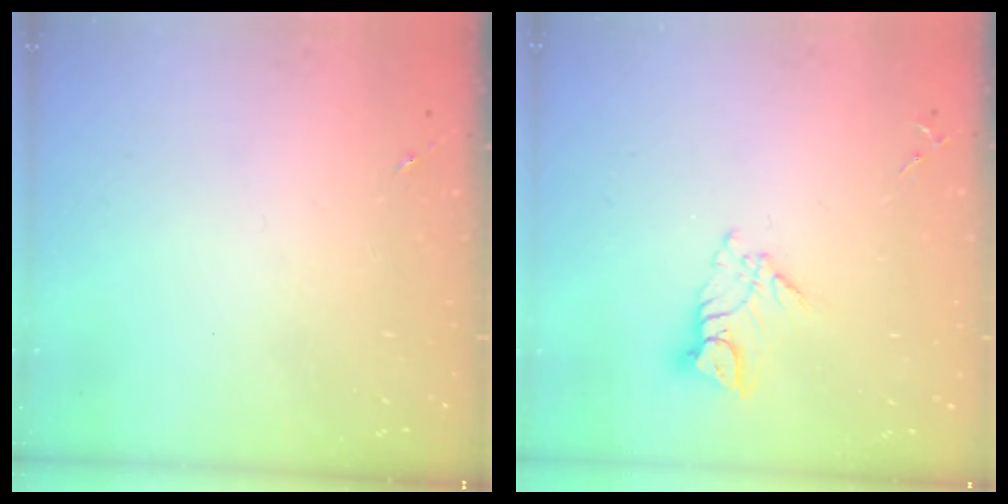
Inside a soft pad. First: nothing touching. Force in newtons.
{"total": 8.4, "press": 8.4, "slide": 0.9}